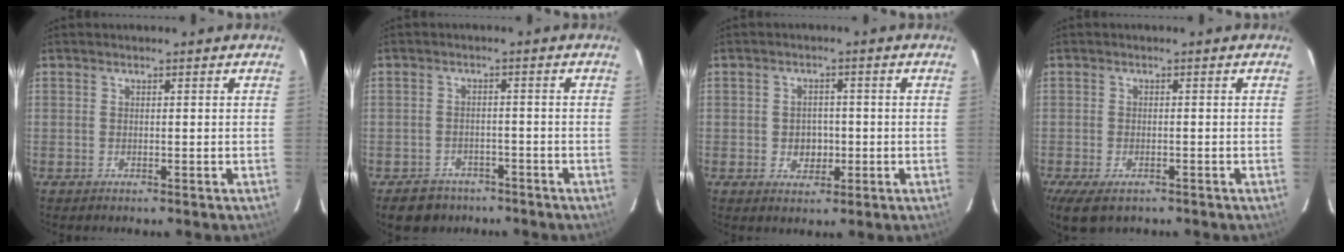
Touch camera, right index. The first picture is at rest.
{"total": 7.0, "force": [-5.2, 4.4, 1.6], "torque": [-0.047, 0.014, -0.071]}
{"total": 3.9, "force": [-0.7, 3.3, 1.9], "torque": [-0.035, 0.007, -0.004]}
{"total": 7.0, "force": [-4.5, 3.3, 4.3], "torque": [-0.102, -0.028, -0.076]}